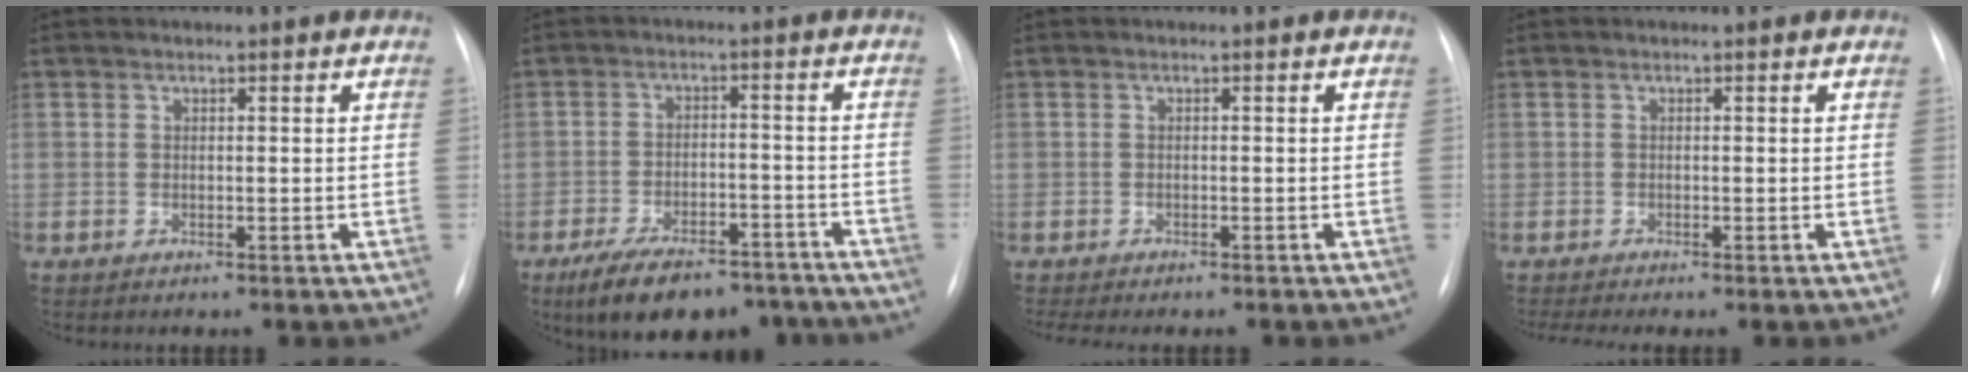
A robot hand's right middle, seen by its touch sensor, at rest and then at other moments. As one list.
[{"total": 13.1, "force": [-10.3, 5.0, 6.4], "torque": [-0.094, 0.007, -0.157]}, {"total": 5.2, "force": [-4.5, 1.2, 2.4], "torque": [-0.029, -0.004, -0.060]}, {"total": 1.4, "force": [-1.2, -0.4, 0.7], "torque": [-0.021, -0.008, -0.025]}]